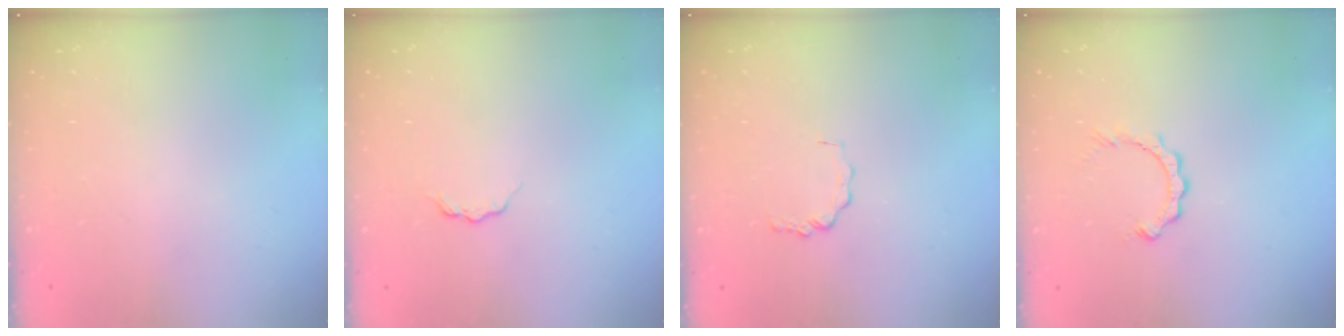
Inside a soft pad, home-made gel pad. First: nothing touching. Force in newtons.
{"total": 3.7, "press": 3.6, "slide": 0.4}
{"total": 2.1, "press": 2.1, "slide": 0.3}
{"total": 2.5, "press": 2.5, "slide": 0.3}